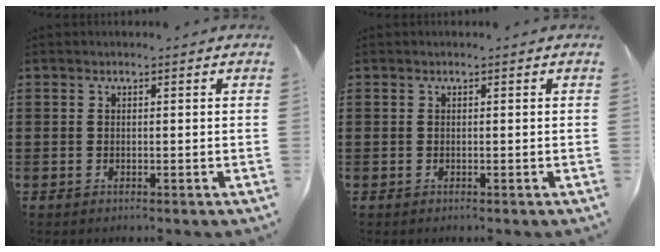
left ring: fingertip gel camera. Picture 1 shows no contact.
{"total": 0.0}